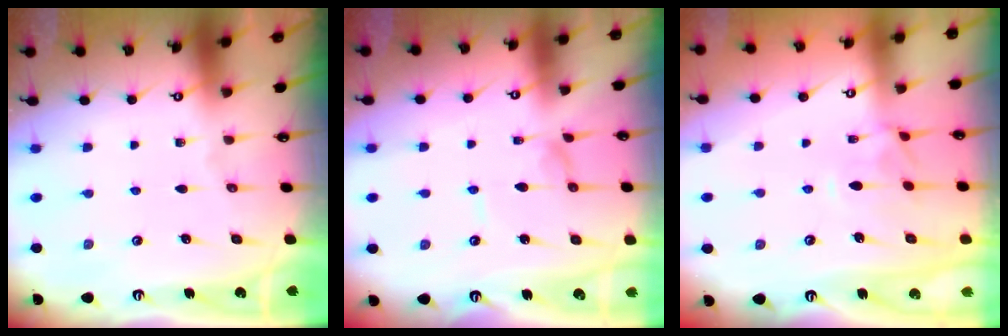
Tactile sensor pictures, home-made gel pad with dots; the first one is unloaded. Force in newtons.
{"total": 0.0}
{"total": 0.9, "press": 0.3, "slide": 0.9}